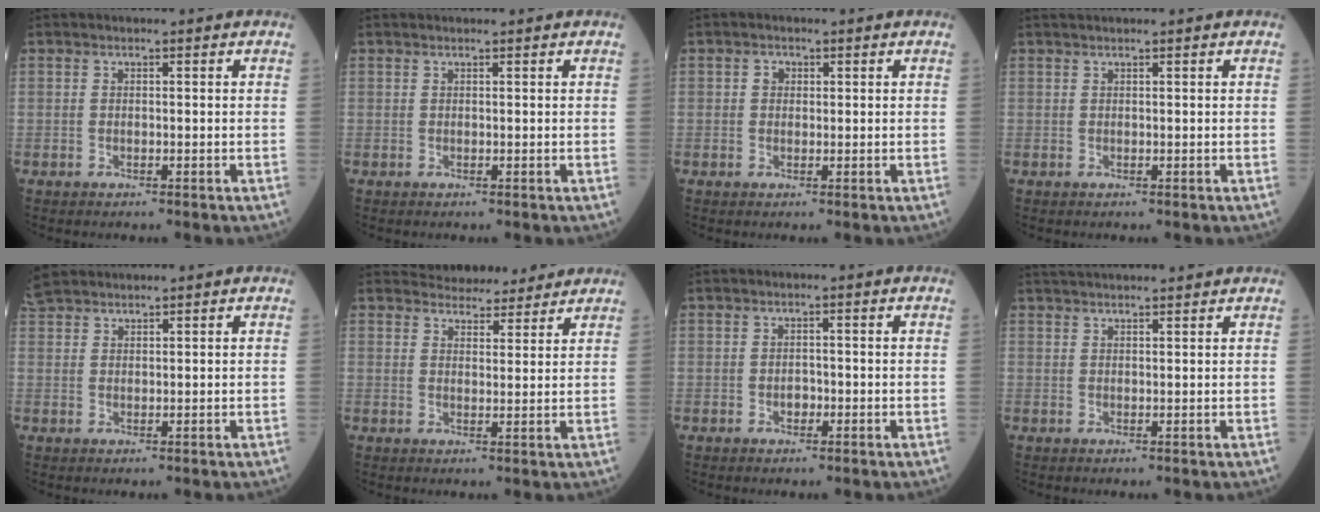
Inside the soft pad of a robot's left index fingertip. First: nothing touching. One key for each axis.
{"total": 0.6, "fx": 0.6, "fy": 0.0, "fz": 0.1, "tx": -0.005, "ty": 0.007, "tz": 0.011}
{"total": 1.2, "fx": 0.1, "fy": 1.1, "fz": 0.5, "tx": -0.011, "ty": 0.002, "tz": -0.001}
{"total": 1.7, "fx": 1.5, "fy": -0.3, "fz": 0.8, "tx": -0.007, "ty": 0.022, "tz": 0.031}
{"total": 4.6, "fx": 4.3, "fy": 1.0, "fz": 1.2, "tx": -0.036, "ty": 0.025, "tz": 0.091}
{"total": 7.6, "fx": 7.2, "fy": 2.2, "fz": 1.1, "tx": -0.012, "ty": 0.008, "tz": 0.089}
{"total": 1.1, "fx": -0.5, "fy": 0.8, "fz": 0.6, "tx": -0.009, "ty": 0.003, "tz": -0.007}
{"total": 7.9, "fx": 7.3, "fy": 0.5, "fz": 3.0, "tx": -0.046, "ty": 0.036, "tz": 0.106}